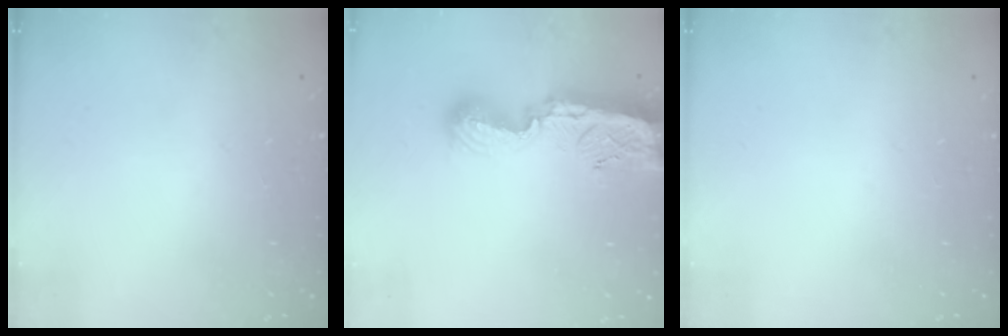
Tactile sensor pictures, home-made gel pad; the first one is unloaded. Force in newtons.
{"total": 12.6, "press": 12.5, "slide": 1.0}
{"total": 0.0}